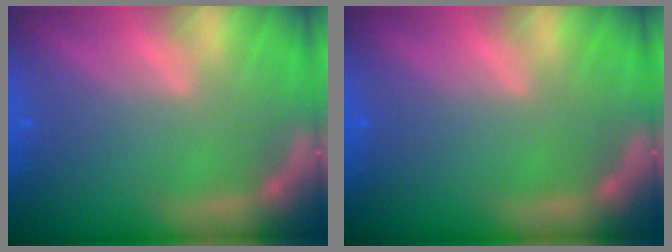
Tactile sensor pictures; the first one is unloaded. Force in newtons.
{"total": 0.0}